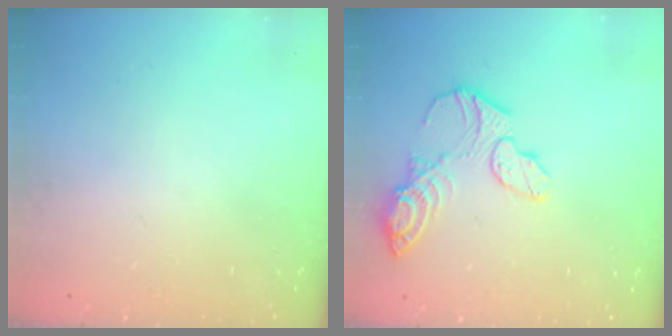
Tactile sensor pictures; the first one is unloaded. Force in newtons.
{"total": 12.6, "press": 12.5, "slide": 1.1}